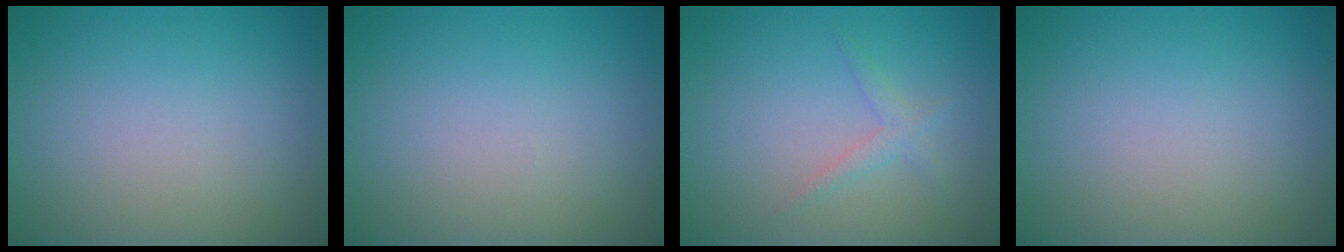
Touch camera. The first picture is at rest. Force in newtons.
{"total": 0.0}
{"total": 1.3, "press": 1.3, "slide": 0.2}
{"total": 0.0}